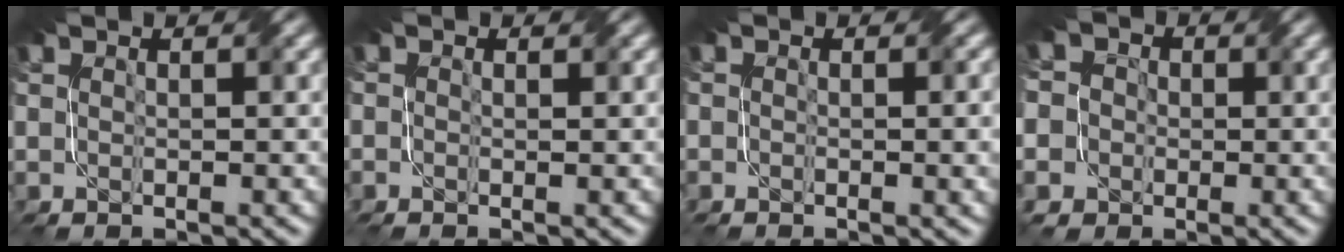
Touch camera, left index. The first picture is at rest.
{"total": 0.6, "force": [0.1, 0.4, 0.5], "torque": [-0.010, -0.005, -0.005]}
{"total": 2.8, "force": [-0.5, 1.5, 2.4], "torque": [-0.017, 0.001, -0.010]}
{"total": 8.8, "force": [-1.0, 8.2, 3.0], "torque": [-0.082, 0.010, -0.057]}